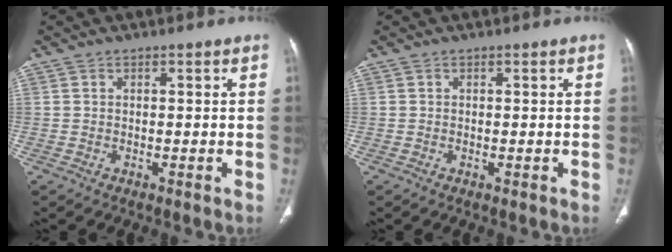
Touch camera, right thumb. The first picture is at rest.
{"total": 0.0}